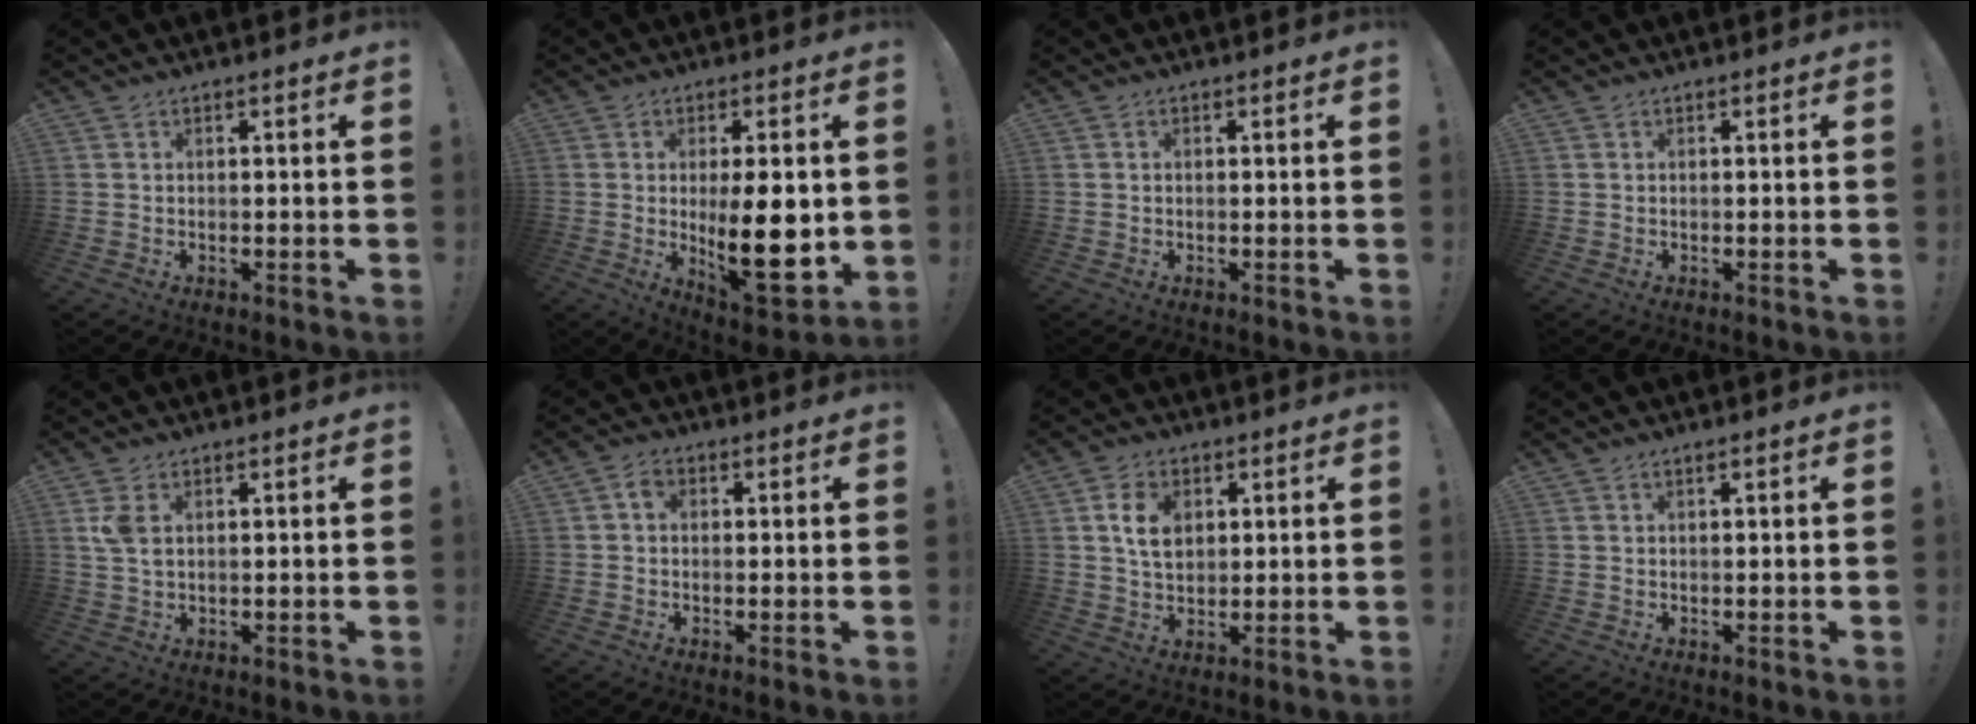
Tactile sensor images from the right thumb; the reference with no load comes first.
{"total": 16.9, "force": [-0.4, 5.5, 16.0], "torque": [-0.233, -0.025, -0.002]}
{"total": 0.0}
{"total": 0.0}
{"total": 4.1, "force": [1.5, 2.2, 3.1], "torque": [-0.065, 0.005, 0.028]}
{"total": 2.7, "force": [0.4, 2.0, 1.7], "torque": [-0.026, 0.003, 0.005]}
{"total": 8.0, "force": [2.4, 5.7, 5.2], "torque": [-0.082, 0.003, 0.045]}
{"total": 0.7, "force": [0.3, -0.2, 0.6], "torque": [-0.020, 0.003, 0.007]}